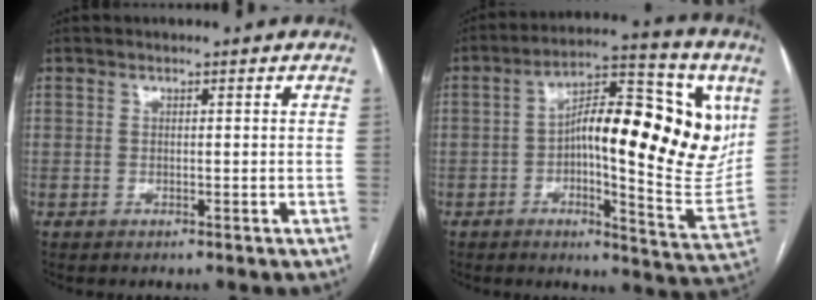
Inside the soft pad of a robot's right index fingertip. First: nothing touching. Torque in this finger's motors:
{"motor_torque": [1.73, 0.41, 1.05, 0.20]}